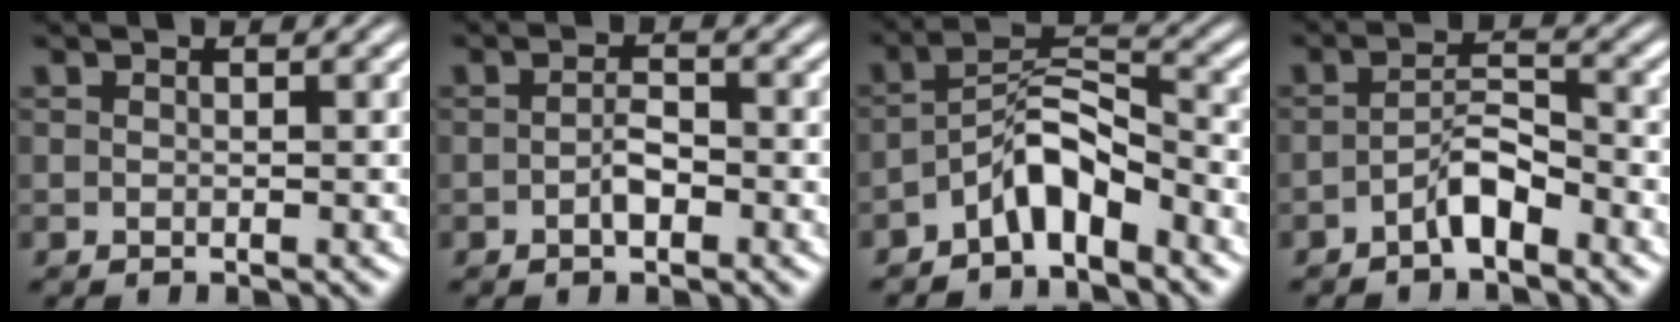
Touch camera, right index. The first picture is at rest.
{"total": 1.6, "force": [-1.0, 0.2, 1.3], "torque": [-0.015, -0.003, -0.015]}
{"total": 4.6, "force": [-2.4, 1.8, 3.5], "torque": [-0.046, -0.012, -0.036]}
{"total": 2.9, "force": [-2.3, 0.2, 1.7], "torque": [-0.011, -0.005, -0.038]}